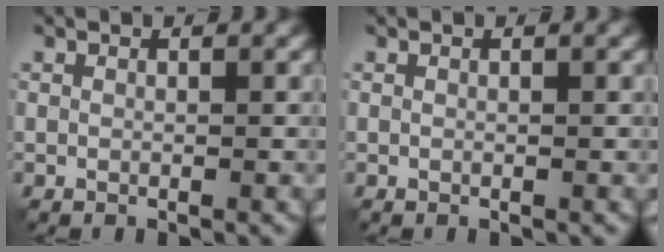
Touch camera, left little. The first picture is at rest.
{"total": 0.0}